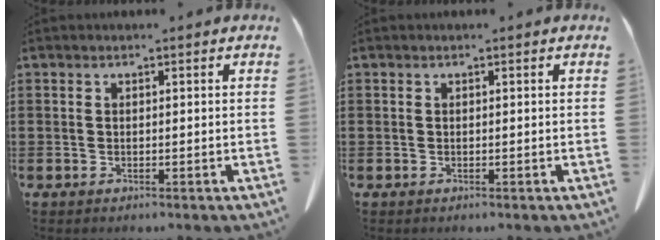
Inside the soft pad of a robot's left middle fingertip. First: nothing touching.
{"total": 0.0}